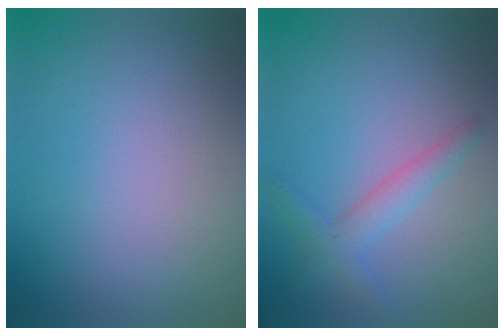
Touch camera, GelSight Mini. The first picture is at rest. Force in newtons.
{"total": 2.4, "press": 2.4, "slide": 0.1}